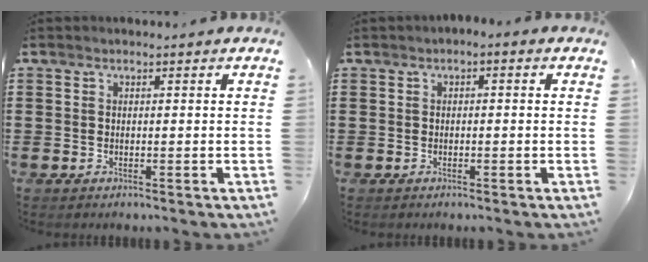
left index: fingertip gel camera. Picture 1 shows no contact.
{"total": 0.8, "force": [-0.6, 0.3, 0.4], "torque": [-0.010, 0.000, -0.014]}